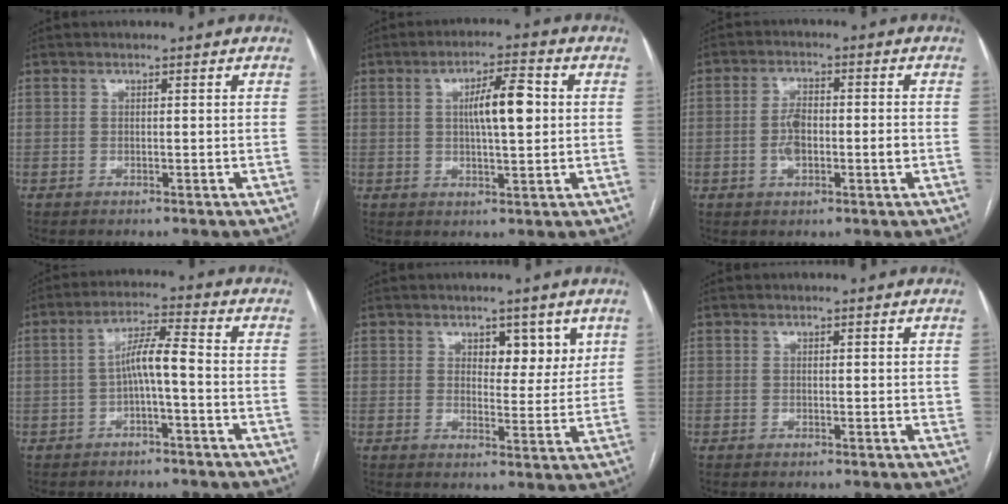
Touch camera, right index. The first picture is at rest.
{"total": 7.4, "force": [1.1, 1.5, 7.1], "torque": [-0.121, 0.014, 0.020]}
{"total": 5.5, "force": [-0.9, 2.3, 4.9], "torque": [-0.103, 0.009, -0.017]}
{"total": 5.5, "force": [-1.1, 0.5, 5.4], "torque": [-0.096, 0.021, -0.018]}
{"total": 5.3, "force": [2.9, 3.0, 3.3], "torque": [-0.027, -0.003, 0.039]}
{"total": 0.9, "force": [0.5, 0.5, 0.5], "torque": [-0.001, -0.001, 0.003]}